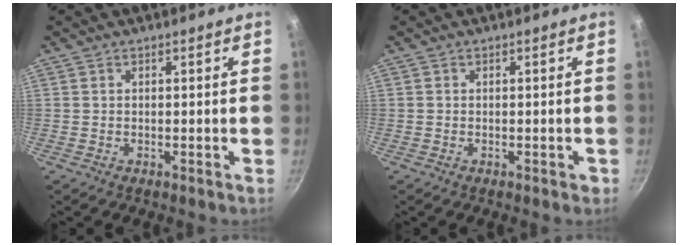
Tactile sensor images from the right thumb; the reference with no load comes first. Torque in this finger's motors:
{"motor_torque": [0.20, 0.48, -0.20, 0.10, 0.00]}